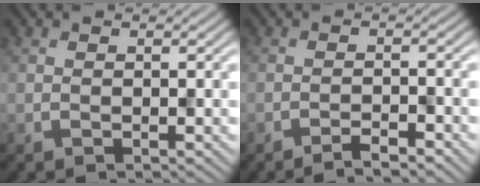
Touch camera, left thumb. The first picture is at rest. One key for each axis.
{"total": 2.4, "fx": -2.0, "fy": 0.1, "fz": 1.3, "tx": -0.021, "ty": 0.006, "tz": -0.037}